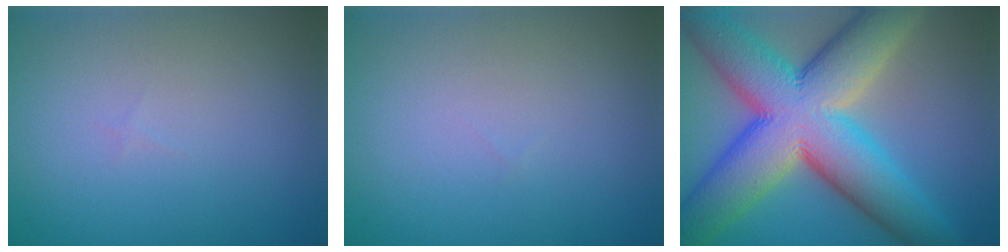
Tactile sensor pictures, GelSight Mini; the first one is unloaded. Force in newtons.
{"total": 0.0}
{"total": 15.4, "press": 15.3, "slide": 0.8}